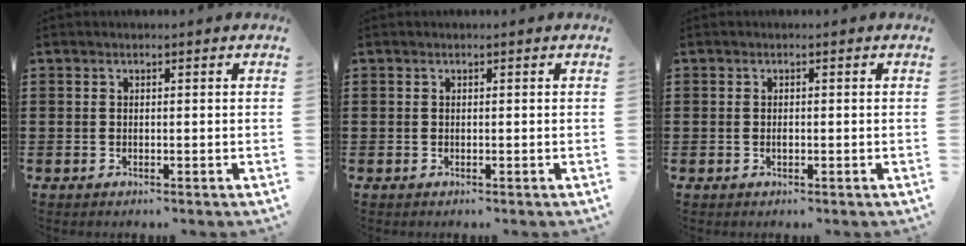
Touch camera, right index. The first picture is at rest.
{"total": 0.0}
{"total": 0.8, "force": [-0.2, 0.4, 0.7], "torque": [-0.015, -0.002, -0.003]}